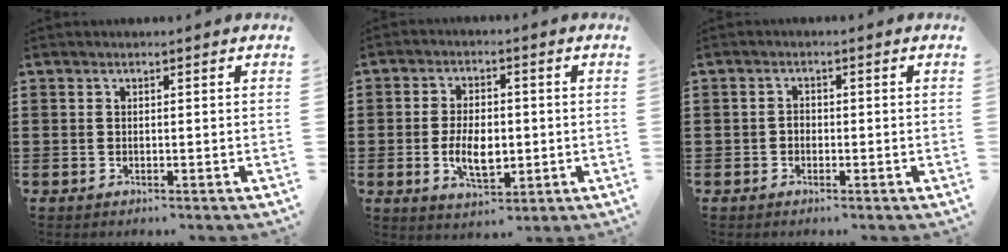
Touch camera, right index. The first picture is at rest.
{"total": 6.5, "force": [-0.9, 3.6, 5.3], "torque": [-0.094, -0.004, -0.023]}
{"total": 1.0, "force": [-0.3, 0.7, 0.6], "torque": [-0.013, 0.001, -0.007]}